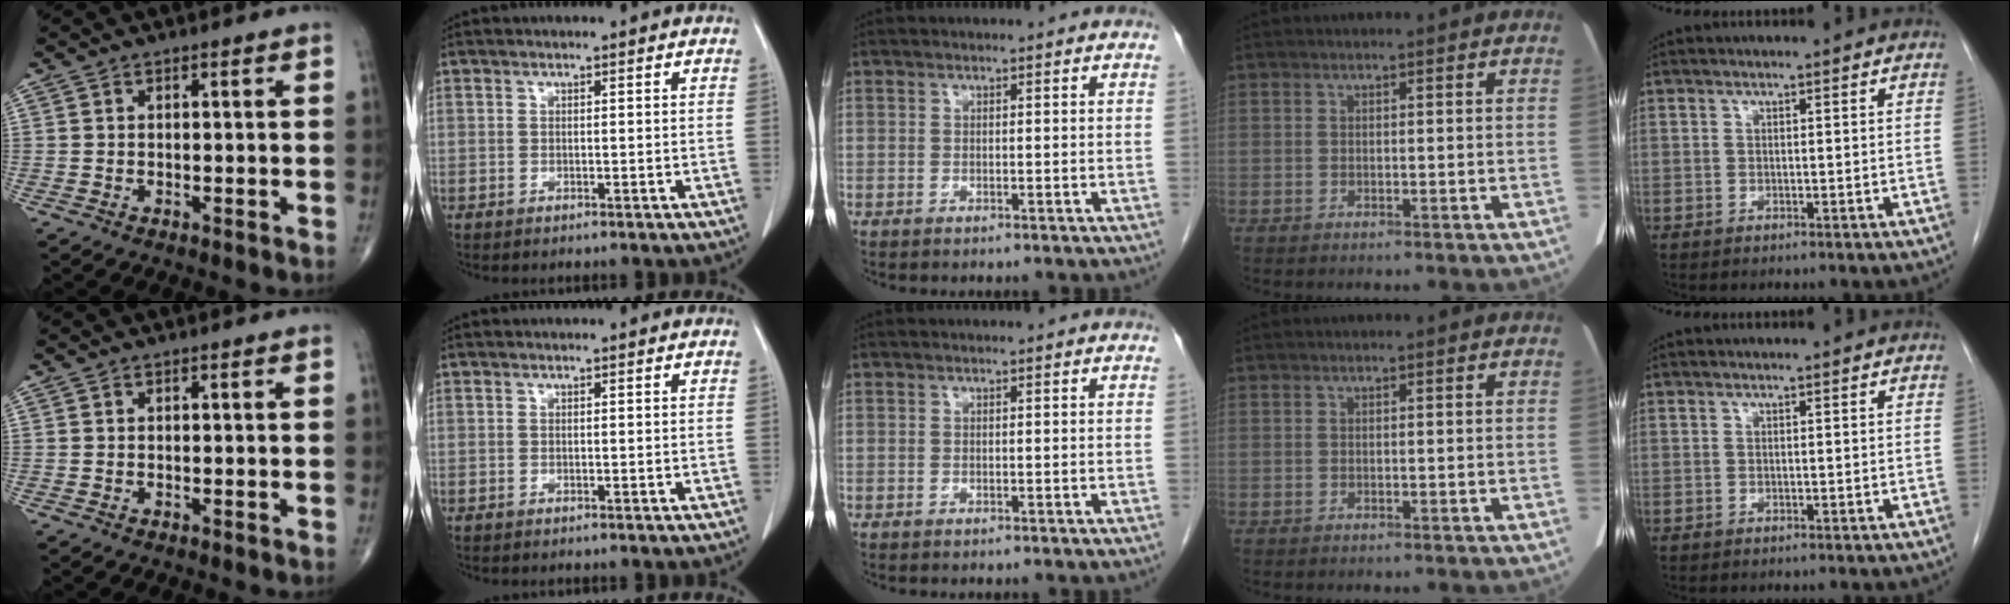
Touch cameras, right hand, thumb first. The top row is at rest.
{}